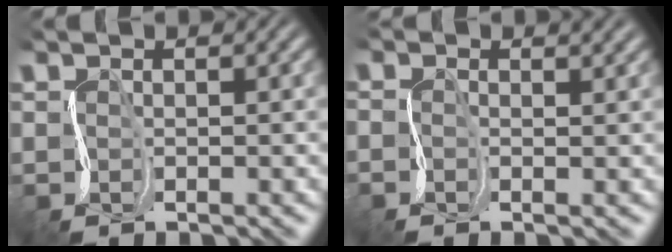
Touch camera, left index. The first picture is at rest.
{"total": 1.5, "force": [0.0, 0.9, 1.3], "torque": [-0.002, 0.001, -0.007]}